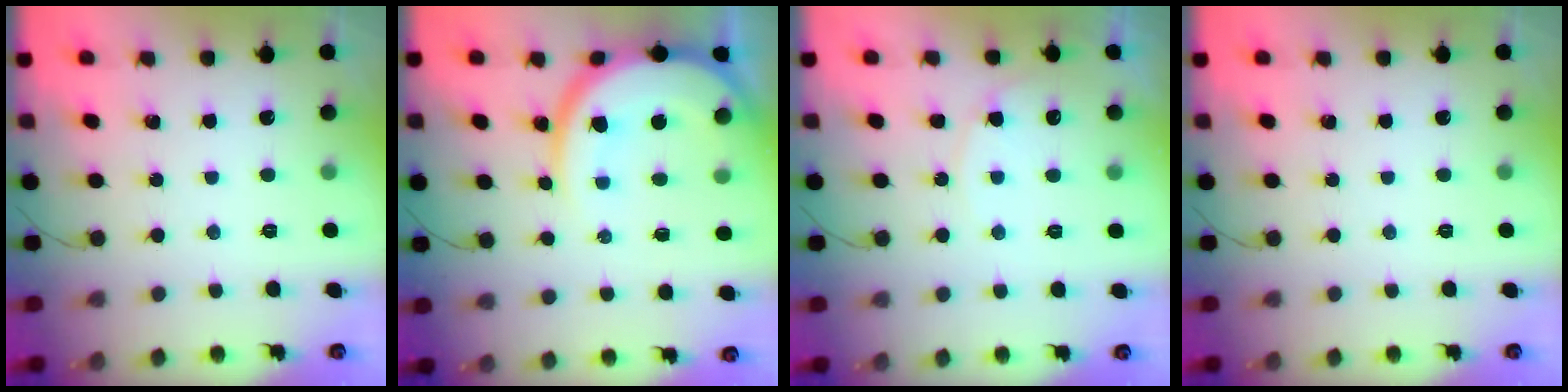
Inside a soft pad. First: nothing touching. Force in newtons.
{"total": 15.1, "press": 14.9, "slide": 2.2}
{"total": 6.8, "press": 6.8, "slide": 0.6}
{"total": 0.0}